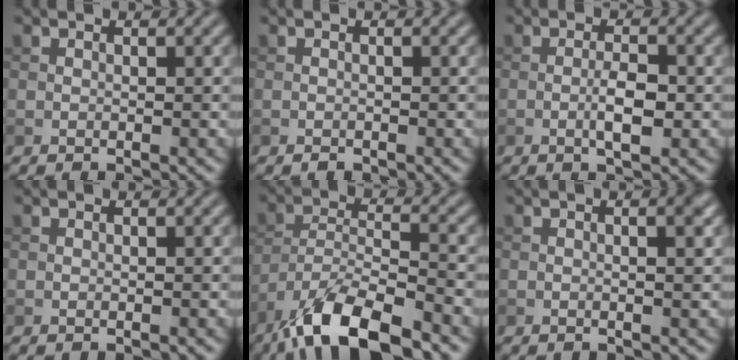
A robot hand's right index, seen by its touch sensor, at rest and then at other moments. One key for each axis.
{"total": 0.6, "fx": -0.5, "fy": 0.2, "fz": 0.2, "tx": -0.002, "ty": 0.000, "tz": -0.009}
{"total": 2.8, "fx": -0.7, "fy": 0.7, "fz": 2.6, "tx": -0.048, "ty": 0.001, "tz": -0.013}
{"total": 0.0}
{"total": 9.9, "fx": -7.3, "fy": 2.7, "fz": 6.2, "tx": -0.103, "ty": 0.001, "tz": -0.139}
{"total": 2.6, "fx": 0.4, "fy": 0.8, "fz": 2.4, "tx": -0.017, "ty": 0.001, "tz": -0.005}